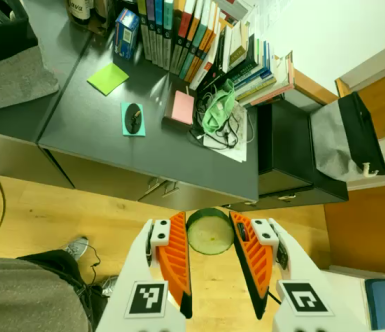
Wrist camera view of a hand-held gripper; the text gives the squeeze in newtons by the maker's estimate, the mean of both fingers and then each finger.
{"total": 8.4, "left": 8.8, "right": 7.9}